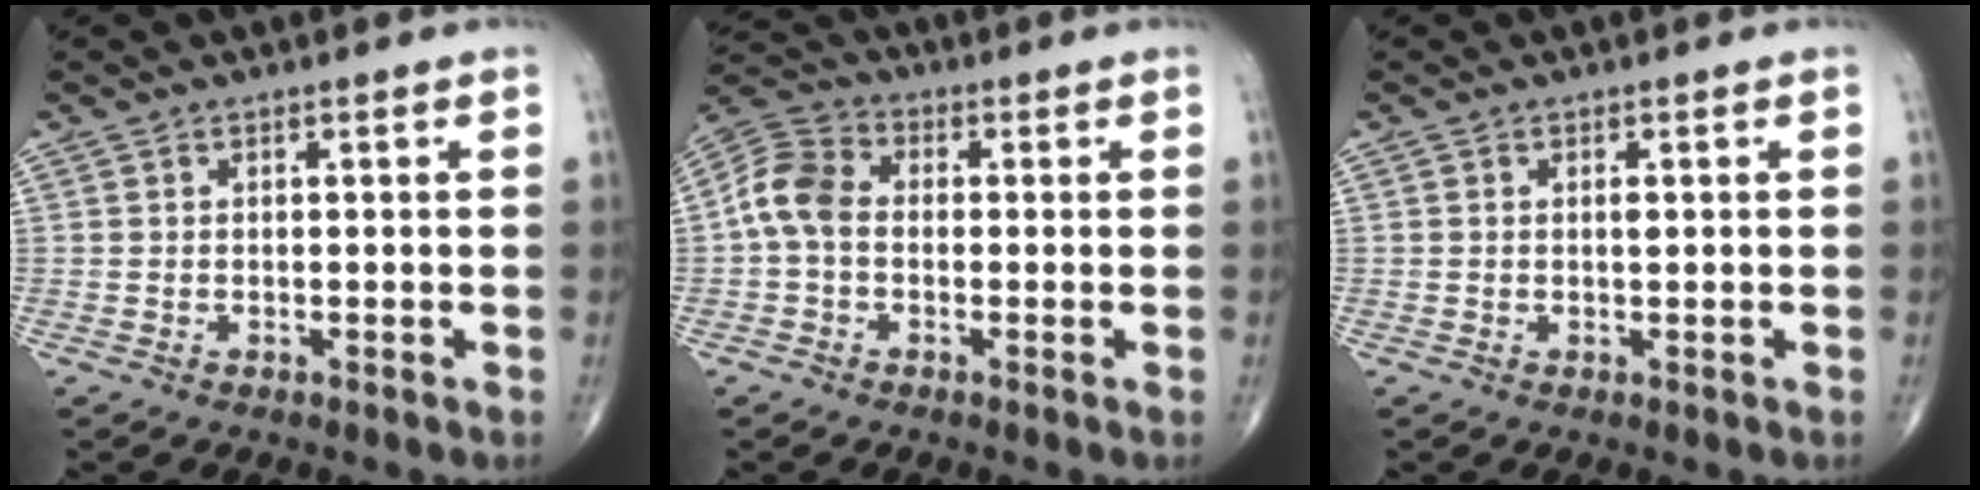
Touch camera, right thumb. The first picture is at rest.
{"total": 7.8, "force": [-0.6, 5.6, 5.4], "torque": [-0.102, 0.024, -0.026]}
{"total": 0.9, "force": [0.2, 0.3, 0.8], "torque": [-0.012, -0.001, 0.000]}